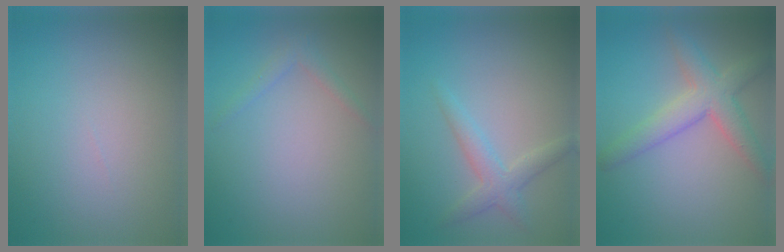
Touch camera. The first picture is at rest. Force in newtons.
{"total": 1.2, "press": 1.2, "slide": 0.1}
{"total": 2.4, "press": 2.4, "slide": 0.2}
{"total": 4.4, "press": 4.3, "slide": 0.3}